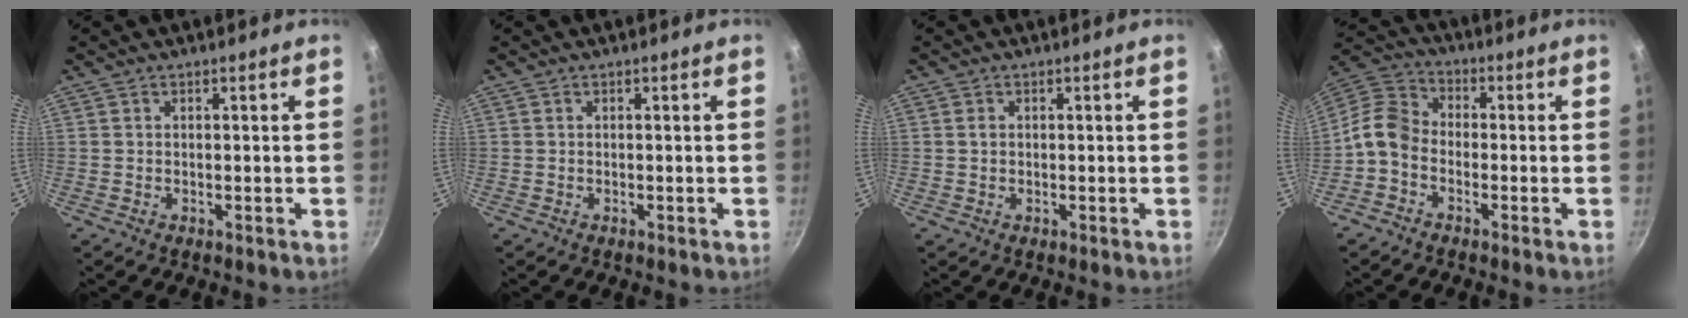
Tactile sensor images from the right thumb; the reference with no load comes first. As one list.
[{"total": 0.0}, {"total": 1.0, "force": [0.2, 0.9, 0.5], "torque": [-0.008, 0.002, 0.003]}, {"total": 7.9, "force": [-2.8, 5.8, 4.6], "torque": [-0.085, 0.044, -0.077]}]